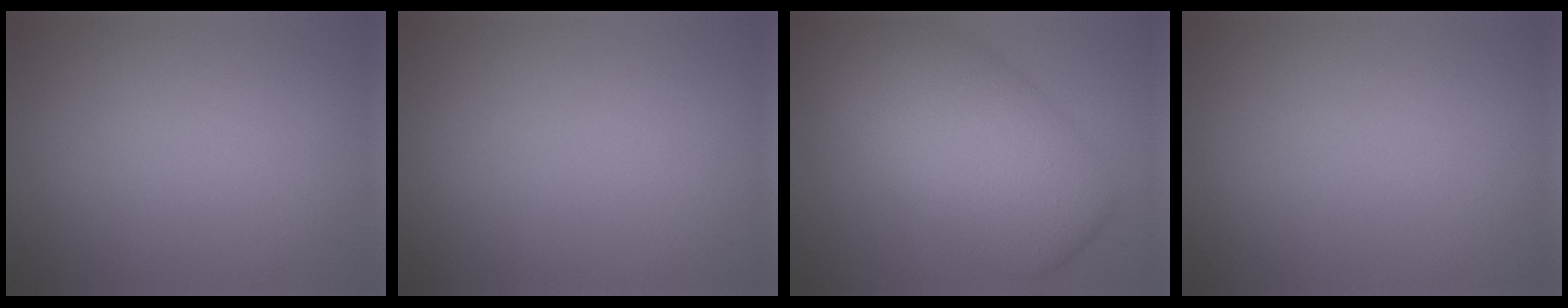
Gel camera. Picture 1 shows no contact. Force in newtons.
{"total": 0.0}
{"total": 9.6, "press": 9.6, "slide": 0.3}
{"total": 0.0}